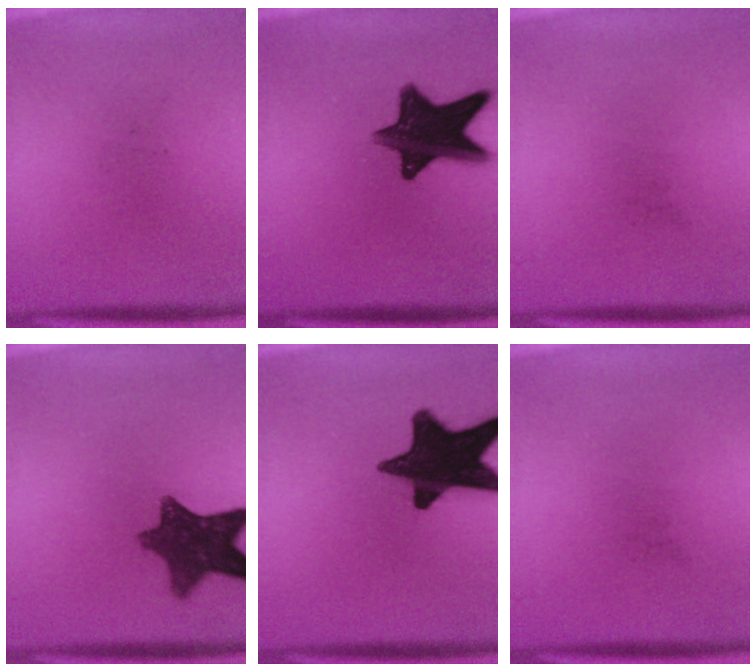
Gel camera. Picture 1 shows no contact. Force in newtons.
{"total": 14.0}
{"total": 0.0}
{"total": 10.4}
{"total": 17.2}
{"total": 0.0}